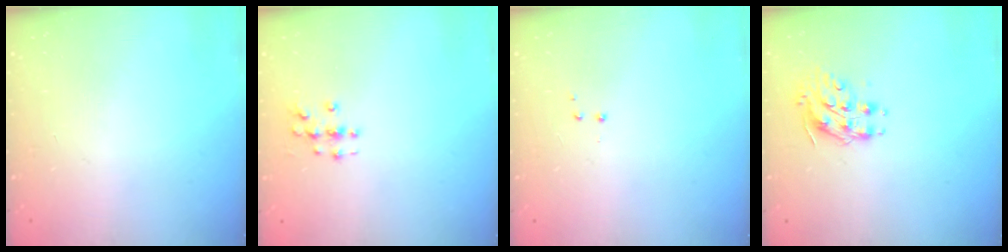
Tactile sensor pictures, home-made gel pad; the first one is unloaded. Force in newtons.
{"total": 3.2, "press": 3.2, "slide": 0.1}
{"total": 2.8, "press": 2.7, "slide": 0.5}
{"total": 8.9, "press": 8.9, "slide": 0.7}